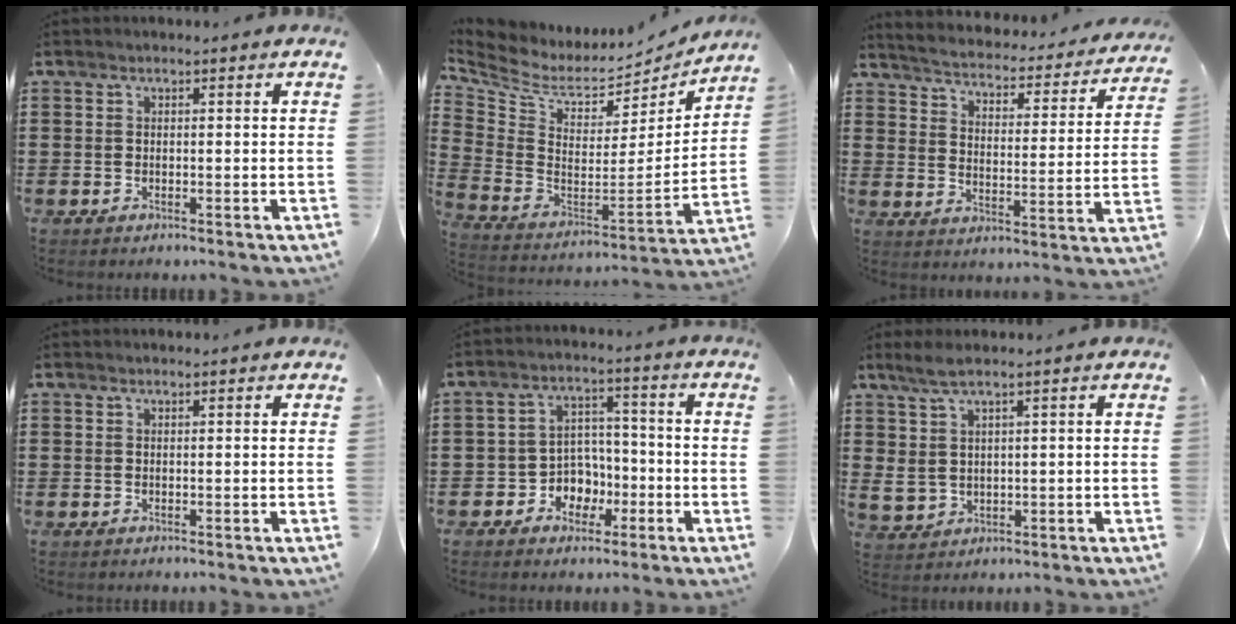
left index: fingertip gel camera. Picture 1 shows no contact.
{"total": 5.7, "force": [4.6, 2.8, 2.0], "torque": [-0.072, -0.045, 0.076]}
{"total": 2.8, "force": [2.7, -0.1, 0.6], "torque": [-0.031, -0.031, 0.035]}
{"total": 0.0}
{"total": 5.3, "force": [-2.0, 4.7, 1.4], "torque": [-0.038, 0.012, -0.036]}
{"total": 4.0, "force": [1.6, 2.0, 3.1], "torque": [-0.078, 0.001, 0.024]}